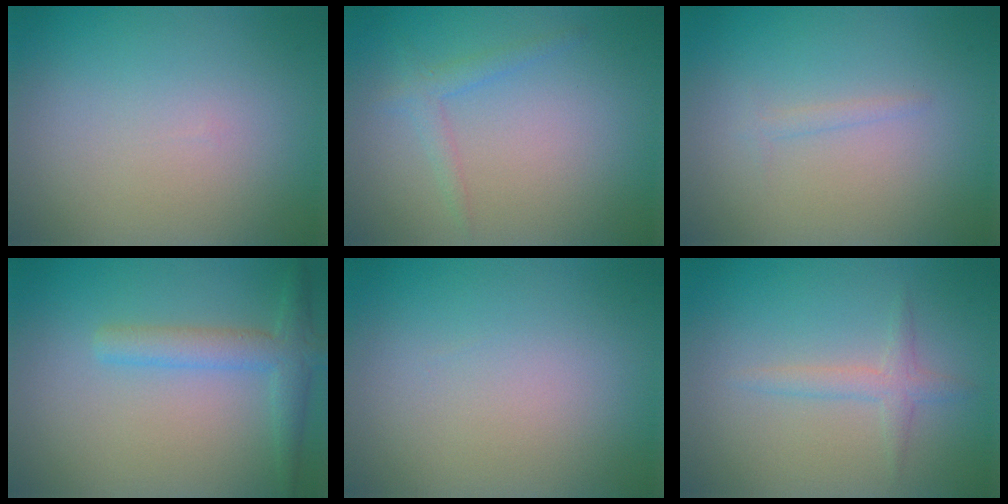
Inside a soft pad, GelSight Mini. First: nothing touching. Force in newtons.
{"total": 1.5, "press": 1.5, "slide": 0.0}
{"total": 0.7, "press": 0.7, "slide": 0.1}
{"total": 3.0, "press": 3.0, "slide": 0.1}
{"total": 0.0}
{"total": 1.7, "press": 1.7, "slide": 0.0}